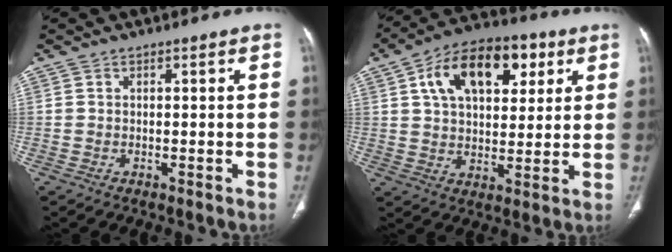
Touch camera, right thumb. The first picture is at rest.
{"total": 17.6, "force": [6.7, 10.3, 12.6], "torque": [-0.164, 0.002, 0.105]}